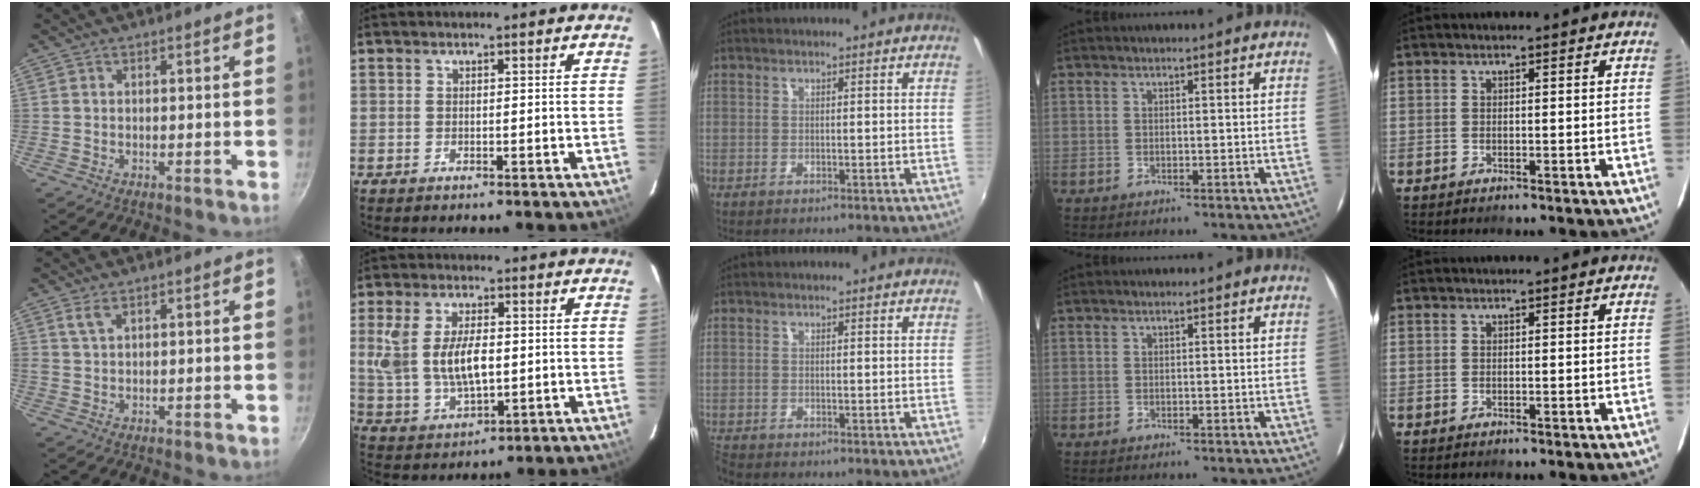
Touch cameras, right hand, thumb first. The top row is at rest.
{"thumb": {"total": 2.2, "force": [1.3, 1.0, 1.5], "torque": [-0.029, -0.004, 0.028]}, "index": {"total": 11.9, "force": [0.6, 6.2, 10.1], "torque": [-0.207, 0.001, 0.023]}, "middle": {"total": 1.8, "force": [-1.7, 0.4, 0.3], "torque": [-0.012, -0.012, -0.038]}}